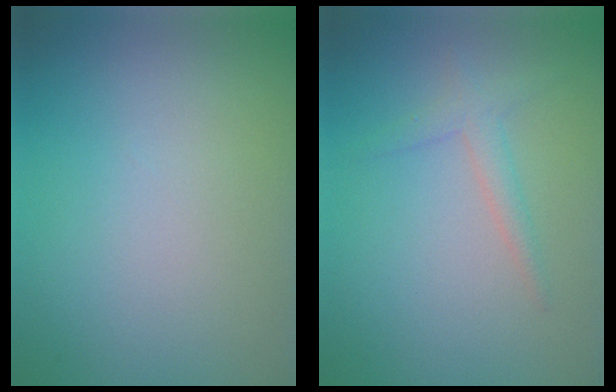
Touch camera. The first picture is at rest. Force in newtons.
{"total": 1.6, "press": 1.6, "slide": 0.0}